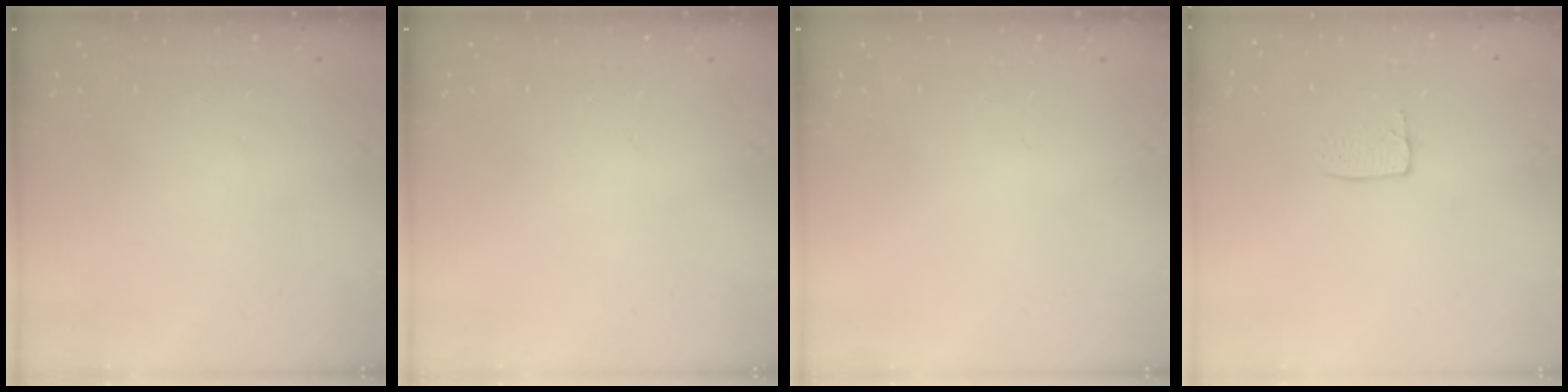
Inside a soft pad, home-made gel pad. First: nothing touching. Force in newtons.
{"total": 0.0}
{"total": 0.0}
{"total": 3.6, "press": 3.6, "slide": 0.2}